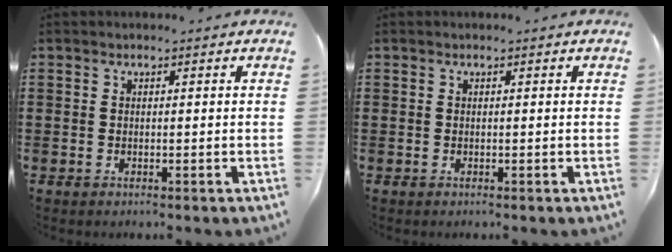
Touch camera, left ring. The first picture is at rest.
{"total": 0.0}